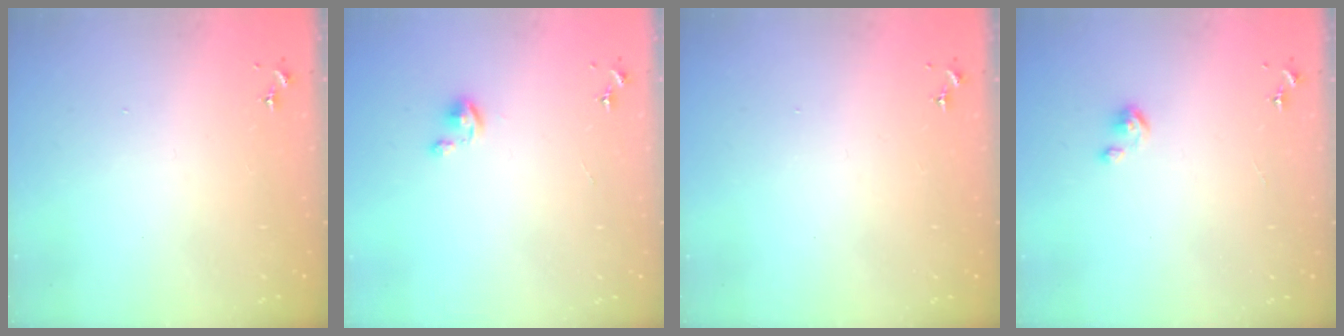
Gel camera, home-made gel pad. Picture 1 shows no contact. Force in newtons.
{"total": 2.3, "press": 2.2, "slide": 0.2}
{"total": 0.0}
{"total": 3.1, "press": 3.1, "slide": 0.3}